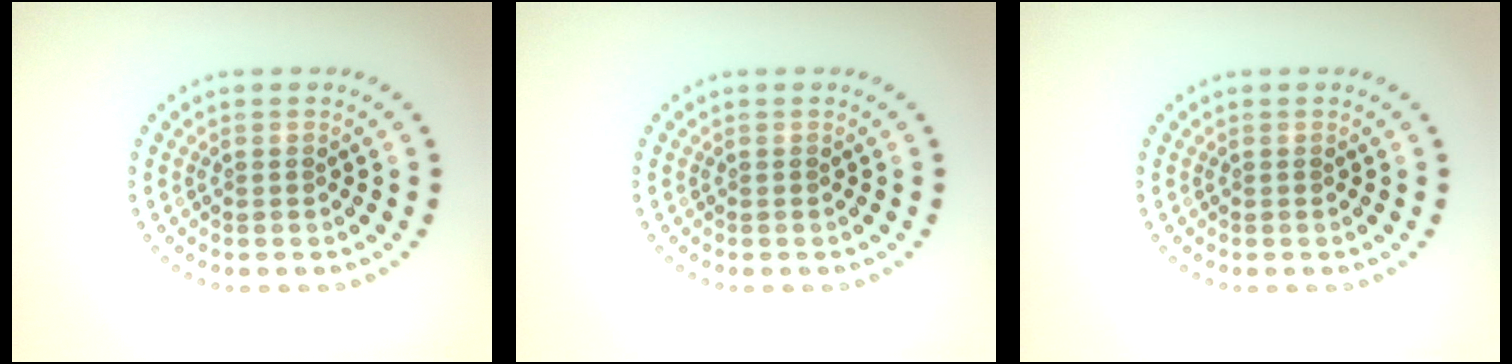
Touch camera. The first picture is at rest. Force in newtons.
{"total": 0.0}
{"total": 0.0}